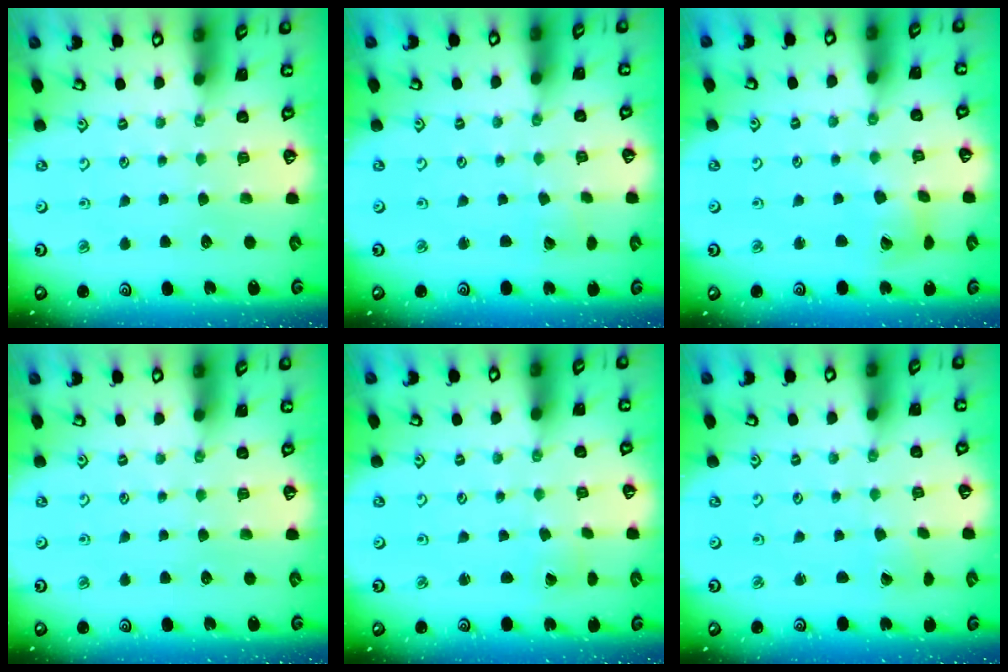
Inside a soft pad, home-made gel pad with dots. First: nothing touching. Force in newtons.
{"total": 2.2, "press": 2.2, "slide": 0.2}
{"total": 5.8, "press": 5.7, "slide": 0.7}
{"total": 0.0}
{"total": 0.7, "press": 0.7, "slide": 0.0}
{"total": 0.0}